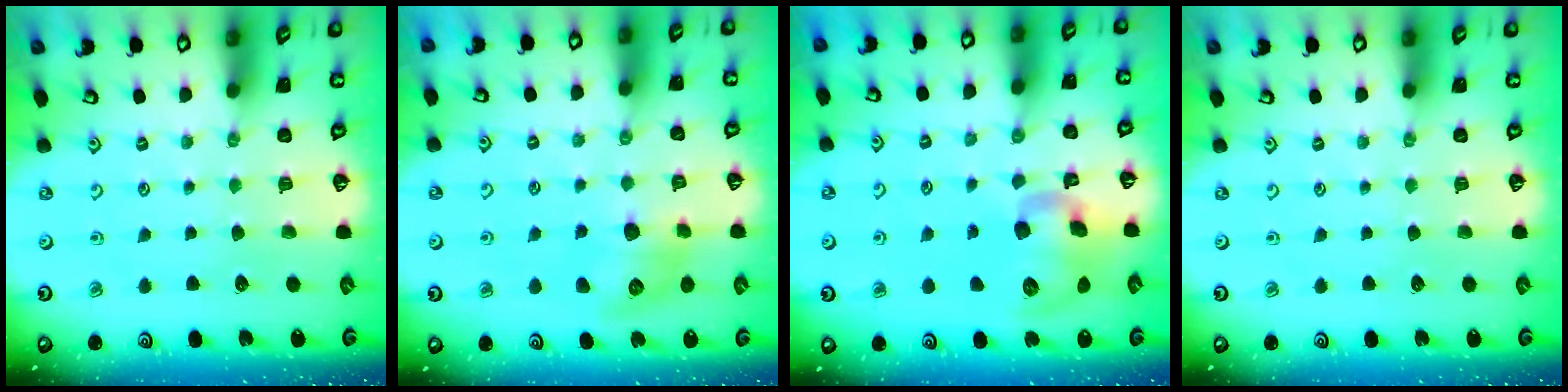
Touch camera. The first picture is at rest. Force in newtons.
{"total": 9.7, "press": 9.7, "slide": 0.6}
{"total": 12.7, "press": 12.5, "slide": 2.2}
{"total": 0.0}